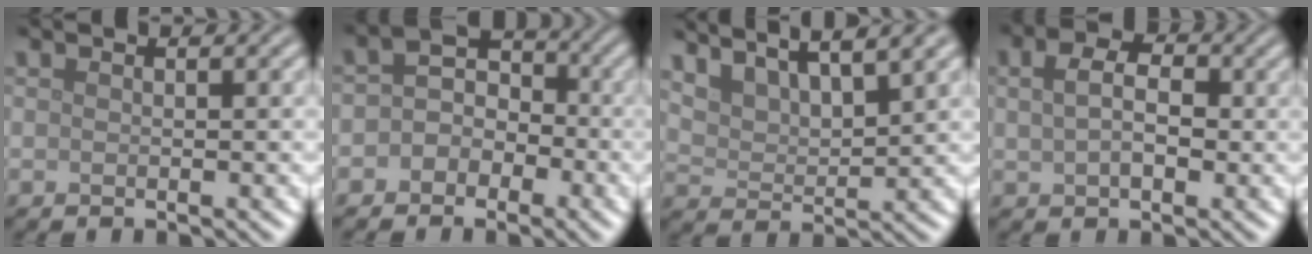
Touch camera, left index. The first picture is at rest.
{"total": 3.2, "force": [-1.2, 2.7, 1.3], "torque": [0.014, 0.013, -0.032]}
{"total": 8.1, "force": [6.5, 2.4, 4.4], "torque": [-0.075, 0.028, 0.081]}
{"total": 4.1, "force": [0.7, 2.7, 3.1], "torque": [-0.060, 0.006, 0.007]}